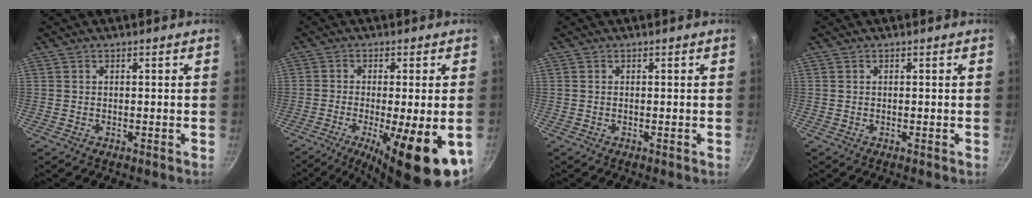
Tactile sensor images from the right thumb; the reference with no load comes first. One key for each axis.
{"total": 16.7, "fx": -5.8, "fy": 4.3, "fz": 15.1, "tx": -0.227, "ty": -0.013, "tz": -0.079}
{"total": 0.0}
{"total": 0.0}